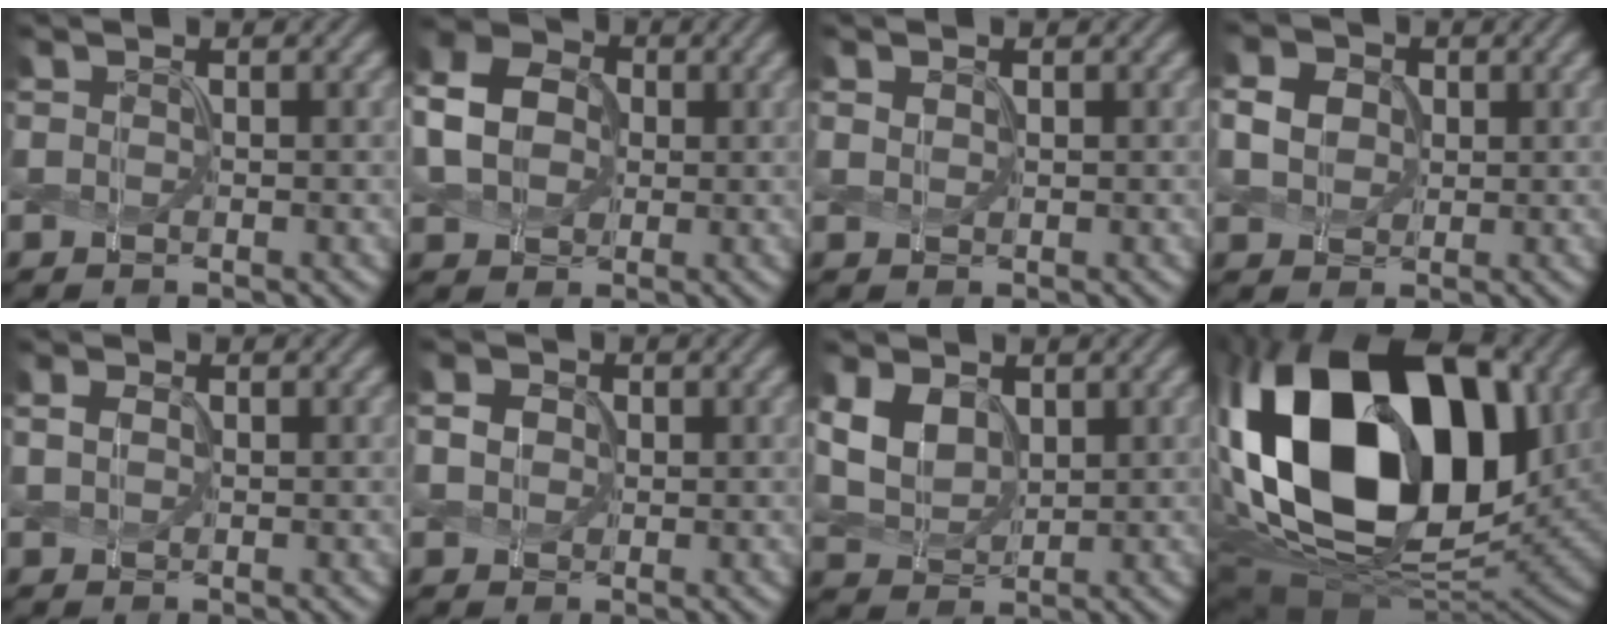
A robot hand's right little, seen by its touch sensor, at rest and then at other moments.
{"total": 5.4, "force": [0.0, 4.5, 3.0], "torque": [-0.083, 0.015, -0.002]}
{"total": 0.6, "force": [0.3, 0.4, 0.4], "torque": [-0.009, 0.004, 0.012]}
{"total": 3.4, "force": [0.6, 2.9, 1.6], "torque": [-0.054, 0.015, 0.007]}
{"total": 0.6, "force": [-0.2, 0.5, 0.3], "torque": [-0.016, 0.005, 0.005]}
{"total": 1.5, "force": [-0.1, 1.4, 0.6], "torque": [-0.021, 0.005, 0.002]}
{"total": 4.0, "force": [0.9, 2.9, 2.6], "torque": [-0.067, -0.001, 0.024]}
{"total": 21.2, "force": [3.2, 13.7, 15.9], "torque": [-0.359, 0.013, 0.063]}